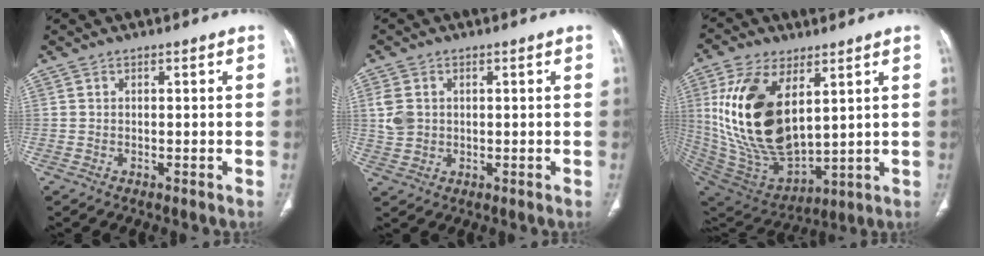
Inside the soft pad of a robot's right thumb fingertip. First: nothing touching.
{"total": 4.7, "force": [0.8, 3.7, 2.7], "torque": [-0.050, -0.001, 0.021]}
{"total": 22.9, "force": [6.2, 12.2, 18.3], "torque": [-0.350, -0.035, 0.133]}